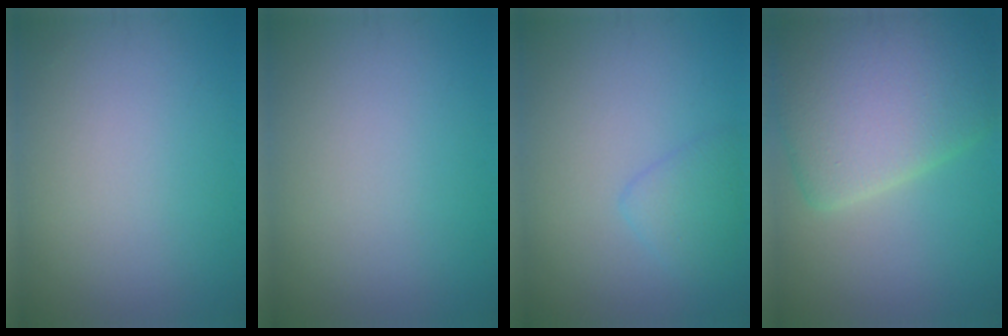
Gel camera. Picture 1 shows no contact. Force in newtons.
{"total": 0.0}
{"total": 2.0, "press": 2.0, "slide": 0.2}
{"total": 9.5, "press": 9.5, "slide": 0.7}